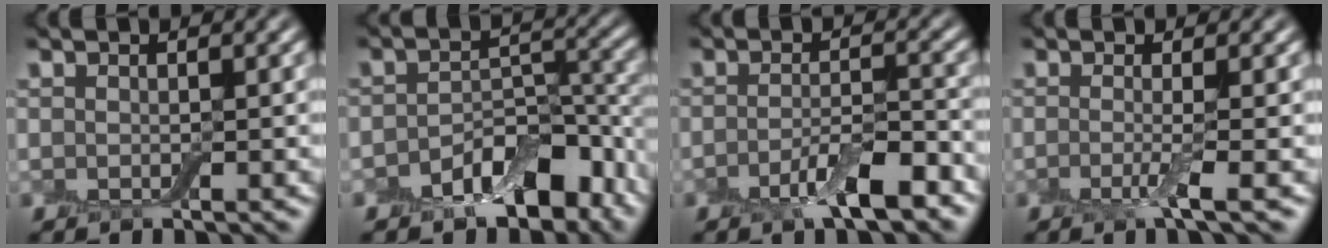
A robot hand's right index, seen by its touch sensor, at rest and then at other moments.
{"total": 6.9, "force": [-3.9, 3.7, 4.3], "torque": [-0.060, 0.000, -0.074]}
{"total": 4.5, "force": [-2.5, 1.3, 3.5], "torque": [-0.066, 0.001, -0.046]}
{"total": 2.3, "force": [-0.5, 0.4, 2.2], "torque": [-0.045, -0.009, -0.015]}